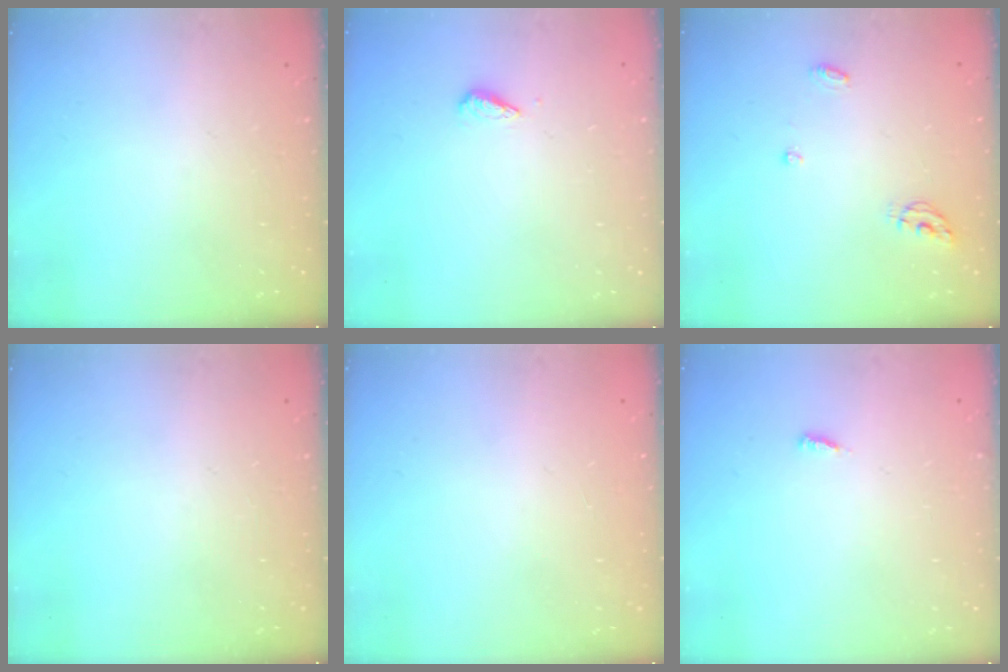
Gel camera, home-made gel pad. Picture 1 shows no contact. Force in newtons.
{"total": 2.7, "press": 2.7, "slide": 0.6}
{"total": 4.9, "press": 4.8, "slide": 0.4}
{"total": 0.0}
{"total": 0.9, "press": 0.9, "slide": 0.0}
{"total": 2.6, "press": 2.6, "slide": 0.3}